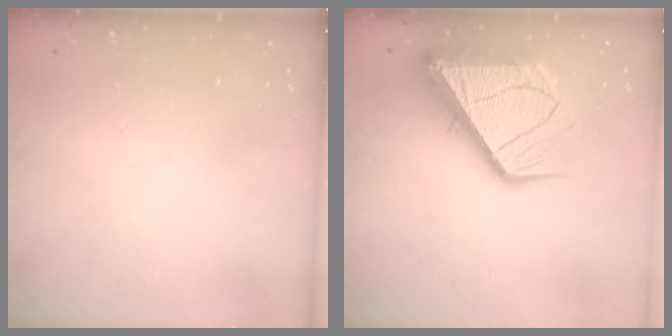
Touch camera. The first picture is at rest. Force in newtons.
{"total": 18.4, "press": 18.3, "slide": 2.1}